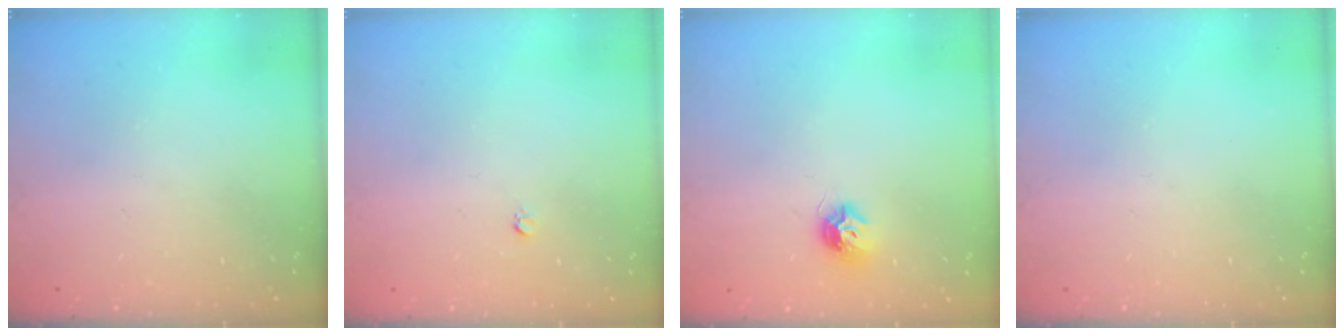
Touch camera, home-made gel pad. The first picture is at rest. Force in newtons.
{"total": 2.5, "press": 2.5, "slide": 0.2}
{"total": 7.9, "press": 7.9, "slide": 0.4}
{"total": 0.0}